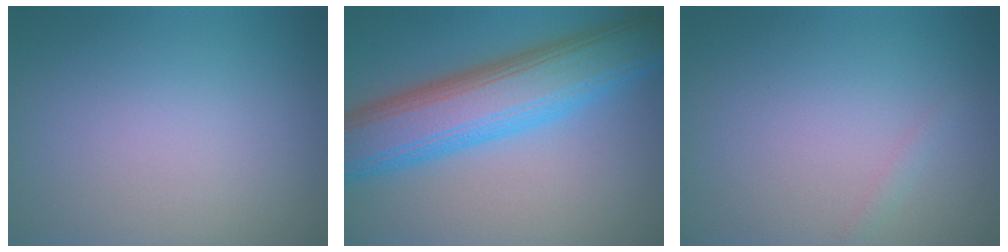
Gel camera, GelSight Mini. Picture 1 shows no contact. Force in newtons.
{"total": 10.1, "press": 10.1, "slide": 0.4}
{"total": 0.5, "press": 0.5, "slide": 0.0}